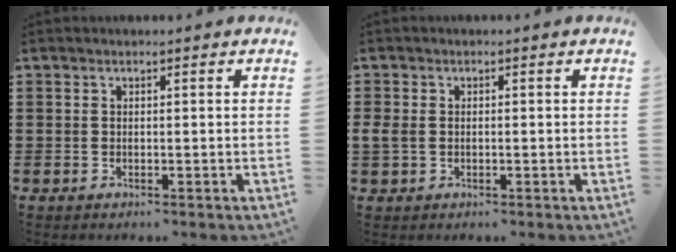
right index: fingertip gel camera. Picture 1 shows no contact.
{"total": 1.4, "force": [-0.3, 0.9, 1.0], "torque": [-0.029, -0.001, -0.010]}